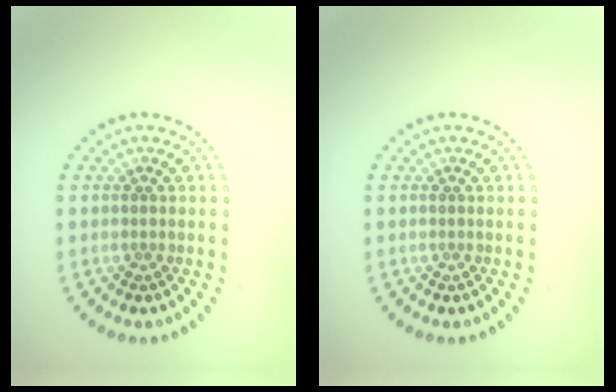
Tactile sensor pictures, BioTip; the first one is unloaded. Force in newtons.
{"total": 0.0}